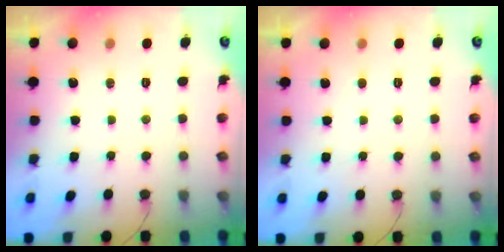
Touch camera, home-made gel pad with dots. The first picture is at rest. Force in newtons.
{"total": 1.7, "press": 1.7, "slide": 0.2}